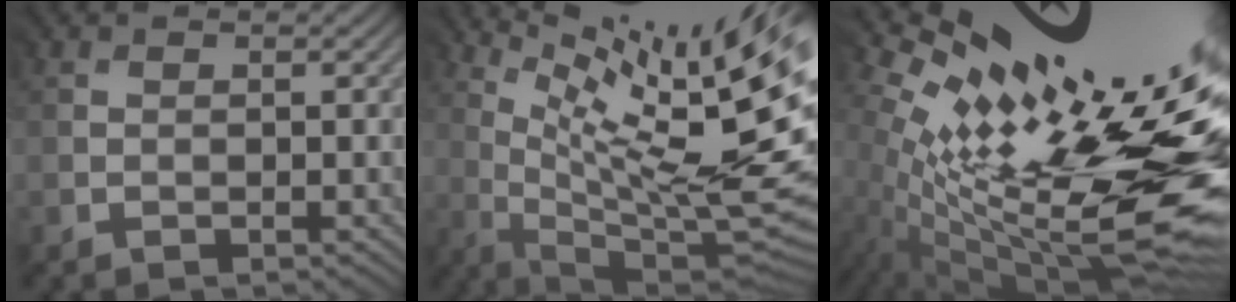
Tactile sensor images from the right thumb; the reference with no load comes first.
{"total": 16.3, "force": [6.8, 2.8, 14.5], "torque": [-0.207, -0.005, 0.133]}
{"total": 17.2, "force": [2.8, 6.0, 15.9], "torque": [-0.276, -0.014, 0.057]}